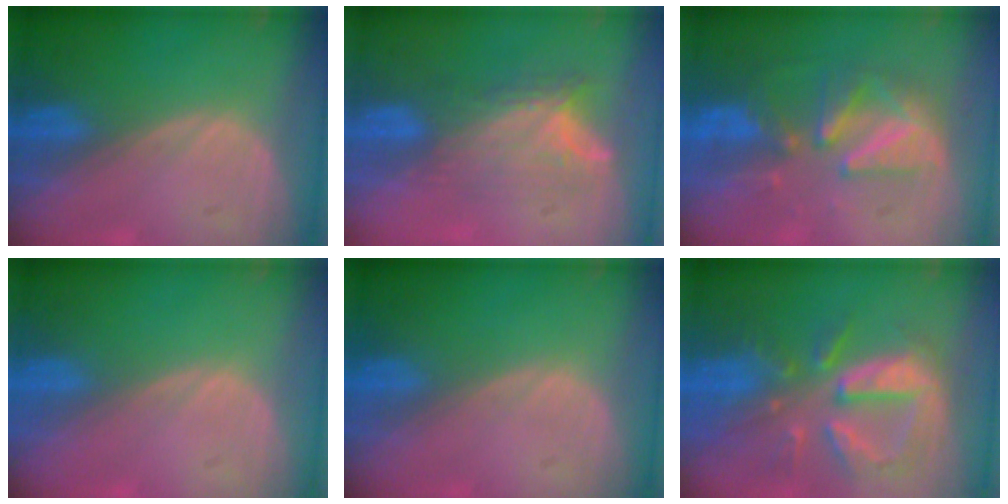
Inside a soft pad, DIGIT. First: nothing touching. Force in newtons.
{"total": 7.9, "press": 6.8, "slide": 4.0}
{"total": 8.4, "press": 8.0, "slide": 2.4}
{"total": 0.0}
{"total": 0.0}
{"total": 10.8, "press": 9.5, "slide": 5.1}